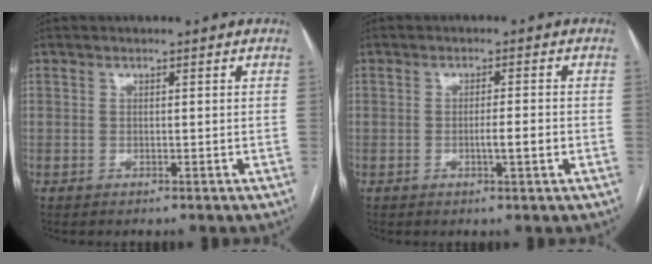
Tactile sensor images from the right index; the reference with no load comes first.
{"total": 2.8, "force": [-0.8, 0.0, 2.7], "torque": [-0.046, -0.002, -0.011]}